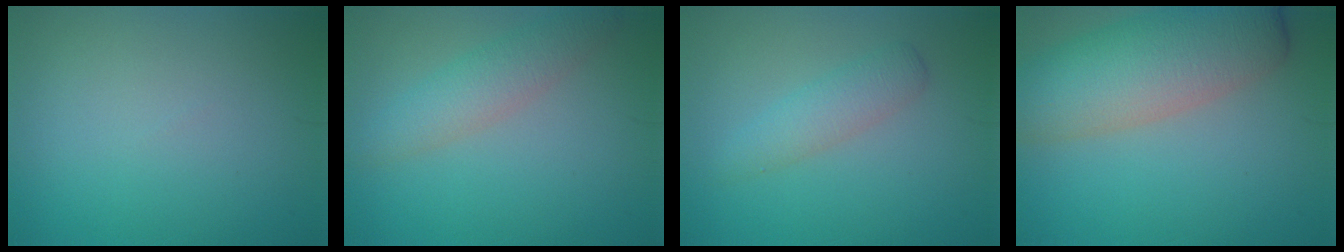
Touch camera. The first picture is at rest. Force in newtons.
{"total": 3.3, "press": 3.3, "slide": 0.2}
{"total": 2.4, "press": 2.4, "slide": 0.1}
{"total": 9.1, "press": 9.1, "slide": 0.4}